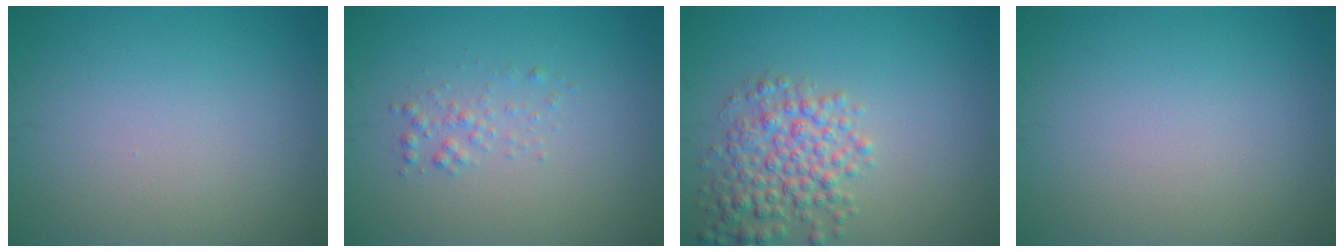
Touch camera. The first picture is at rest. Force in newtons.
{"total": 1.3, "press": 1.3, "slide": 0.1}
{"total": 4.5, "press": 4.5, "slide": 0.1}
{"total": 0.0}